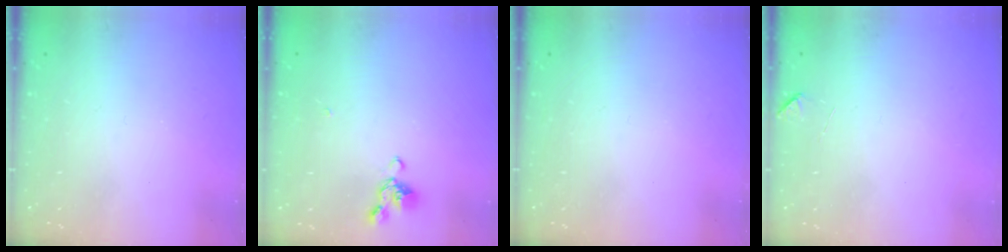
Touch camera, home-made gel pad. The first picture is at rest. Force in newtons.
{"total": 3.6, "press": 3.5, "slide": 0.8}
{"total": 0.0}
{"total": 3.0, "press": 3.0, "slide": 0.6}